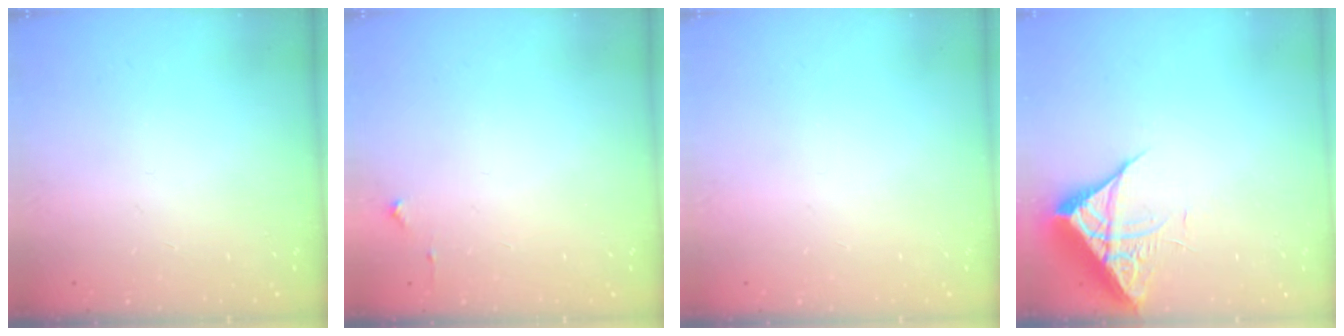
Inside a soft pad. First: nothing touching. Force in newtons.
{"total": 2.7, "press": 2.6, "slide": 0.4}
{"total": 0.0}
{"total": 7.3, "press": 7.2, "slide": 0.3}